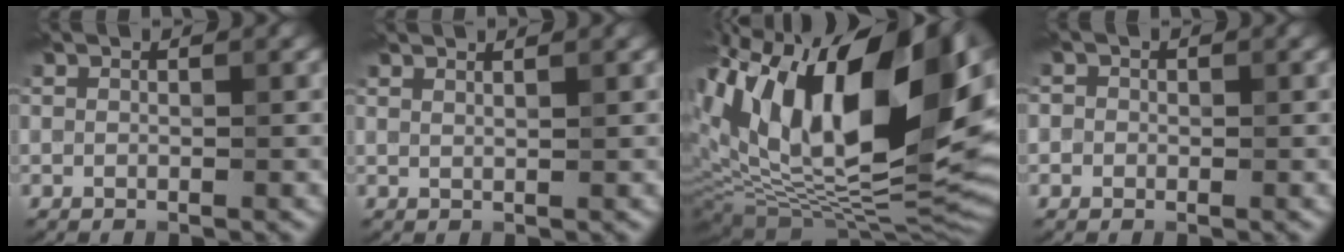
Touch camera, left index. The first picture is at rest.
{"total": 2.0, "force": [1.5, 0.7, 1.1], "torque": [0.003, 0.003, 0.001]}
{"total": 19.7, "force": [5.4, 9.6, 16.4], "torque": [-0.277, 0.028, 0.093]}
{"total": 1.3, "force": [0.3, 1.2, 0.4], "torque": [0.005, 0.000, -0.011]}